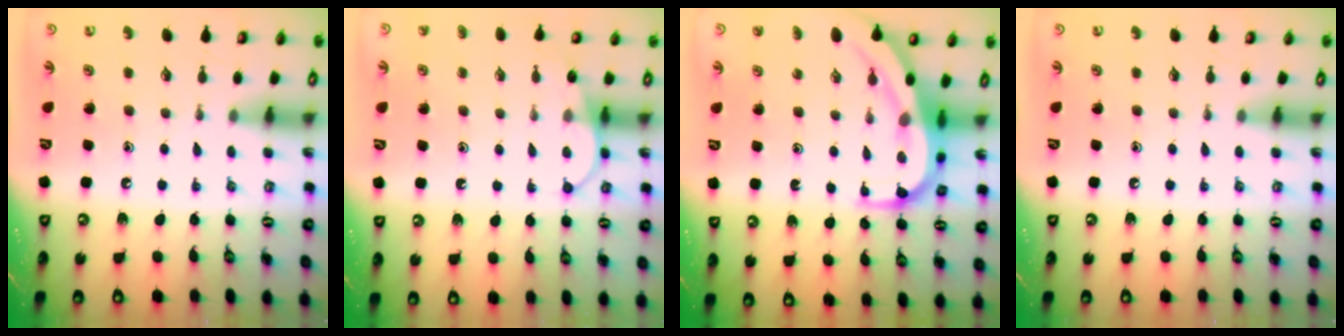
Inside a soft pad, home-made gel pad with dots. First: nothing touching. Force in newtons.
{"total": 8.5, "press": 8.4, "slide": 0.5}
{"total": 9.4, "press": 9.3, "slide": 1.0}
{"total": 0.0}